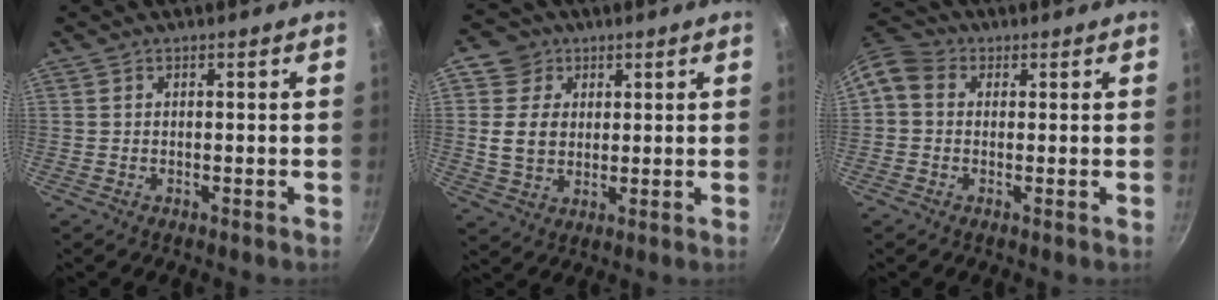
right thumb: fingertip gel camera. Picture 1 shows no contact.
{"total": 8.3, "force": [2.2, 7.2, 3.6], "torque": [-0.034, -0.004, 0.036]}
{"total": 5.9, "force": [0.5, 4.9, 3.2], "torque": [-0.063, 0.019, -0.008]}